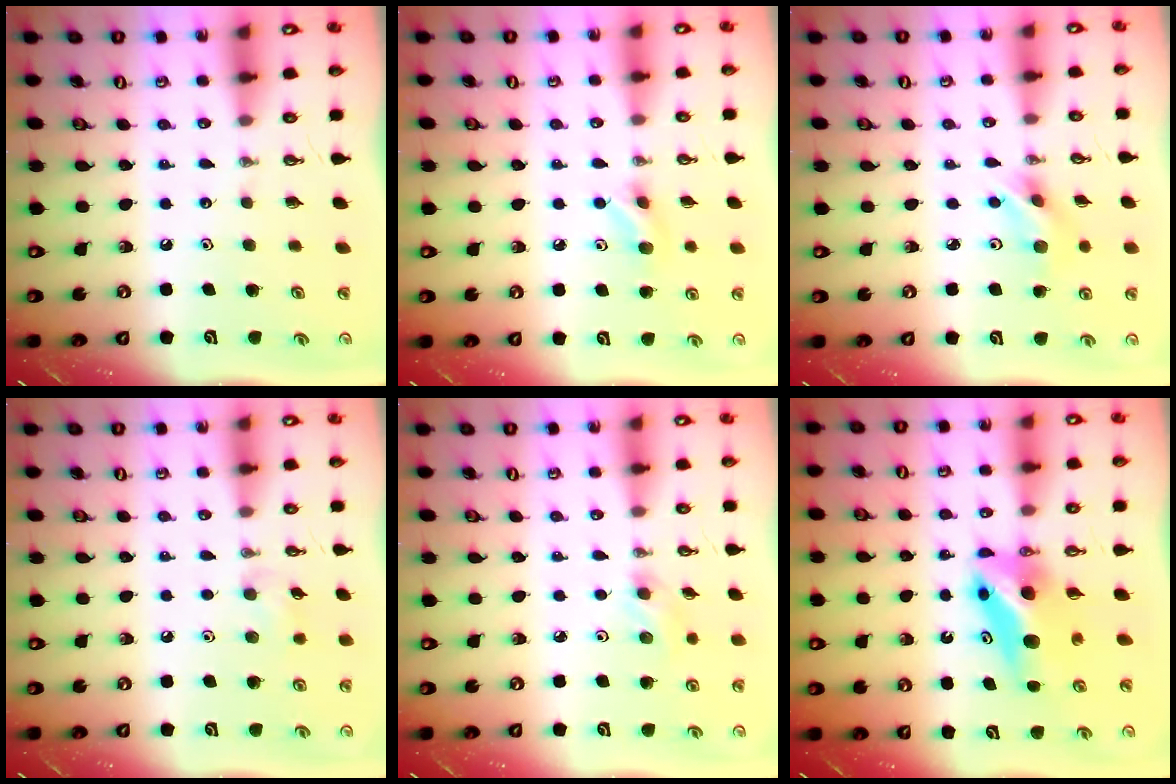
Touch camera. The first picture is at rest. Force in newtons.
{"total": 5.2, "press": 5.0, "slide": 1.4}
{"total": 6.7, "press": 5.0, "slide": 4.4}
{"total": 8.1, "press": 7.2, "slide": 3.7}
{"total": 3.4, "press": 3.4, "slide": 0.5}
{"total": 6.6, "press": 6.5, "slide": 0.8}